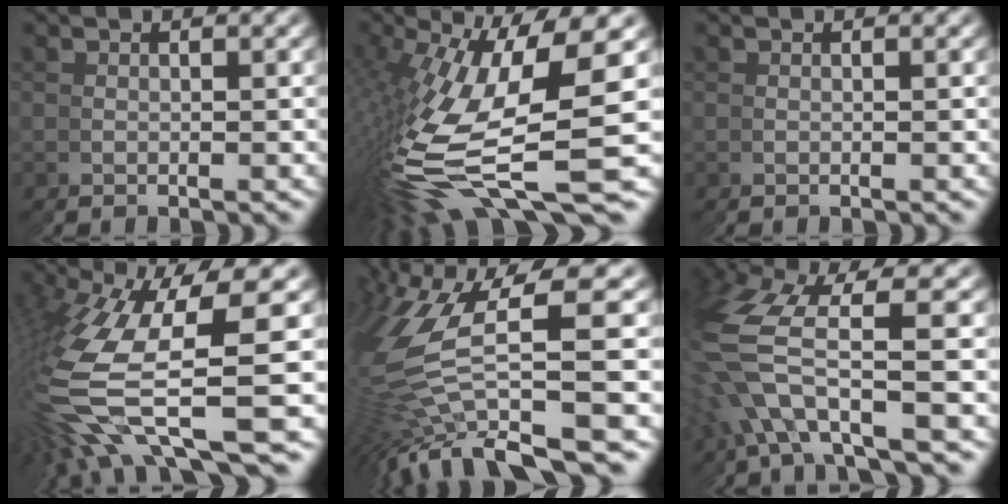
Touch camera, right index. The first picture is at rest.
{"total": 9.6, "force": [-1.1, 4.3, 8.5], "torque": [-0.204, -0.024, 0.009]}
{"total": 0.0}
{"total": 7.4, "force": [0.2, 3.2, 6.6], "torque": [-0.183, -0.004, 0.012]}
{"total": 5.8, "force": [0.0, 2.8, 5.1], "torque": [-0.132, 0.002, -0.006]}
{"total": 3.8, "force": [1.7, 1.9, 2.7], "torque": [-0.099, 0.017, 0.020]}